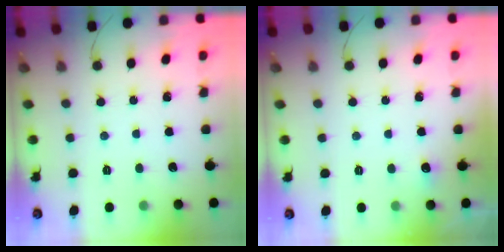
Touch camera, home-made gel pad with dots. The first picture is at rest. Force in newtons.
{"total": 3.4, "press": 3.0, "slide": 1.5}